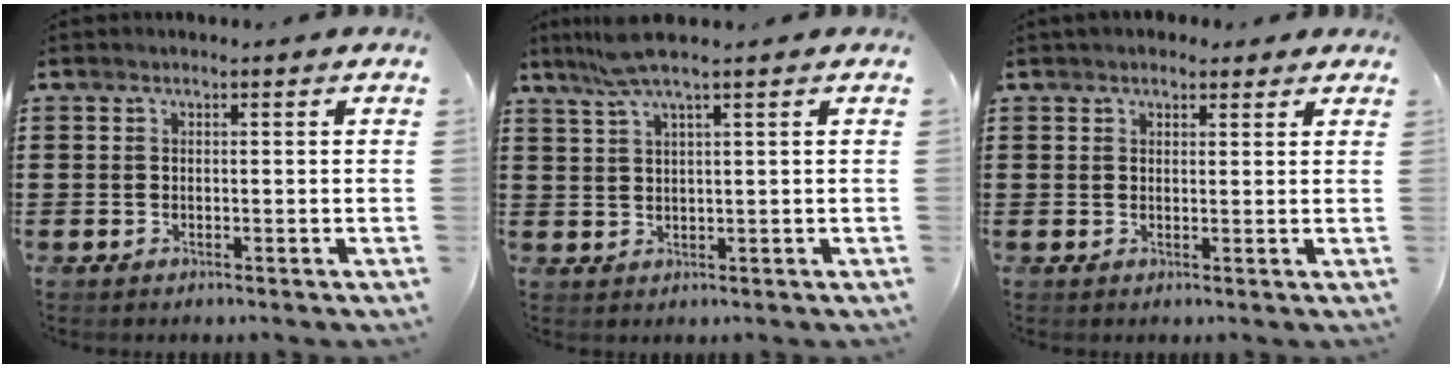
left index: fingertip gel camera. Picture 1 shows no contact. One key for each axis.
{"total": 4.6, "fx": 3.0, "fy": 0.0, "fz": 3.6, "tx": -0.076, "ty": 0.004, "tz": 0.055}
{"total": 2.2, "fx": 1.8, "fy": 1.2, "fz": 0.5, "tx": -0.007, "ty": 0.005, "tz": 0.032}